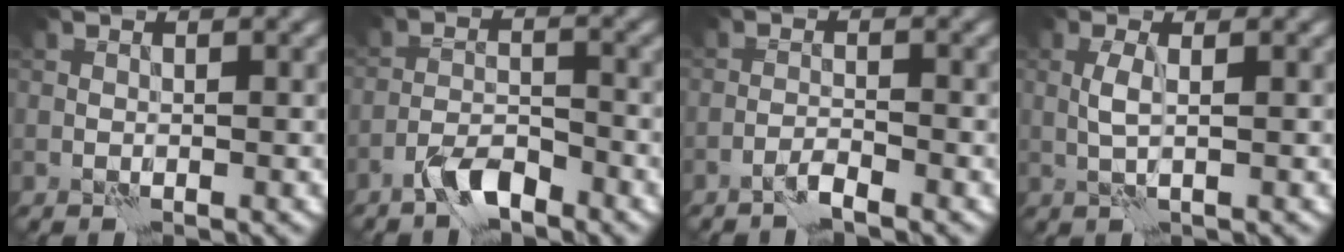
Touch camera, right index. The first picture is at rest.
{"total": 3.5, "force": [-2.9, 0.7, 1.8], "torque": [-0.036, 0.007, -0.061]}
{"total": 1.6, "force": [-1.4, -0.2, 0.7], "torque": [-0.014, 0.006, -0.032]}
{"total": 1.2, "force": [0.1, -0.3, 1.2], "torque": [-0.031, 0.006, 0.003]}